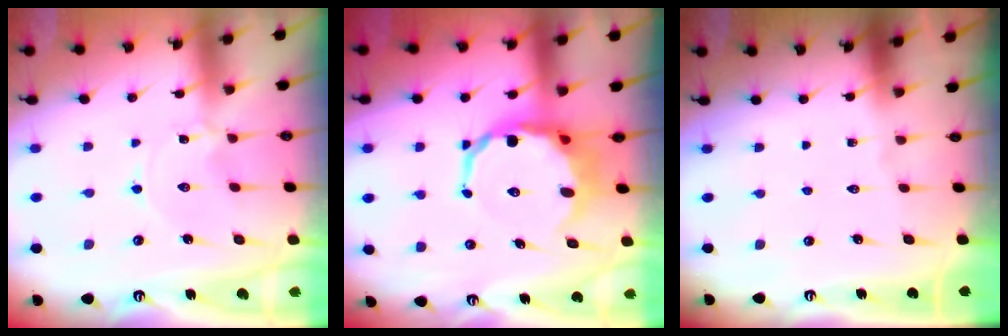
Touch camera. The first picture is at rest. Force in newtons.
{"total": 11.4, "press": 11.0, "slide": 2.8}
{"total": 0.0}